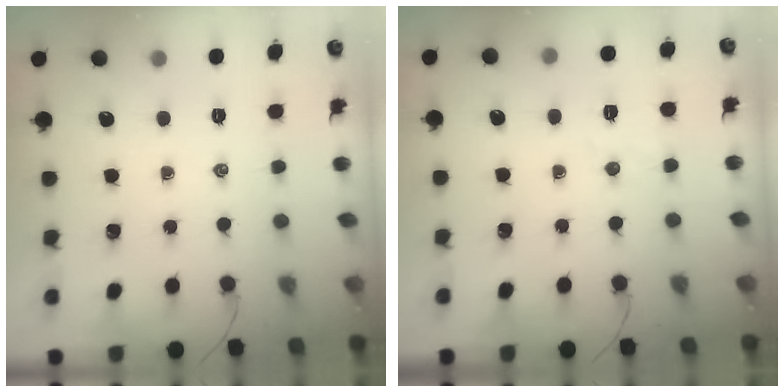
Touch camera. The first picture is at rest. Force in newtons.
{"total": 3.7, "press": 3.6, "slide": 0.9}